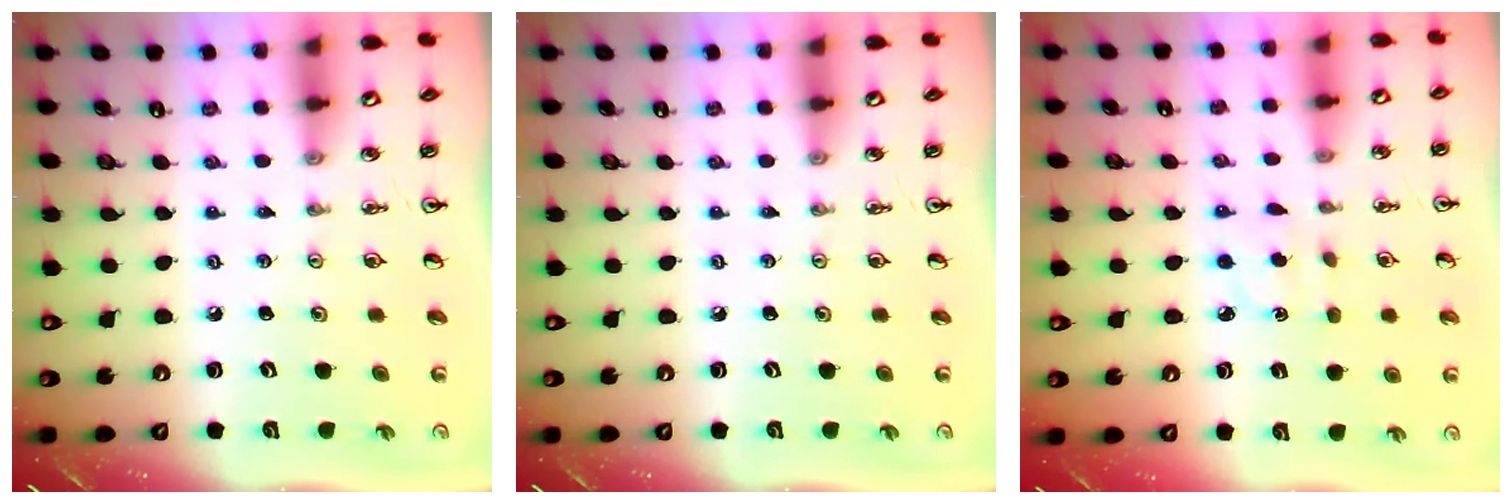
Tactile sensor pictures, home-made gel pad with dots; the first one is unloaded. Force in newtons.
{"total": 0.0}
{"total": 2.7, "press": 2.6, "slide": 0.9}